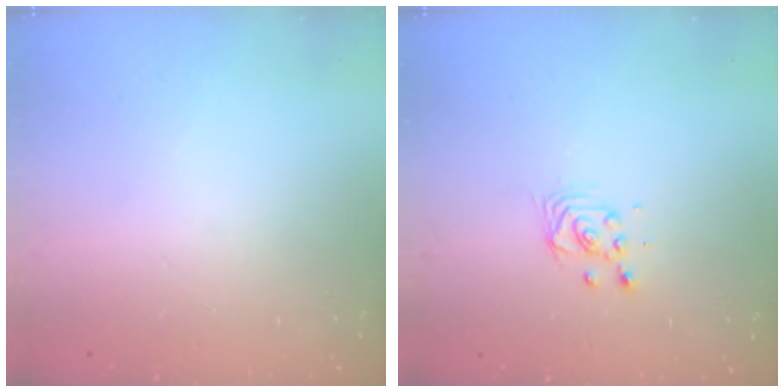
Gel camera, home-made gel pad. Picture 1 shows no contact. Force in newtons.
{"total": 3.3, "press": 3.3, "slide": 0.4}